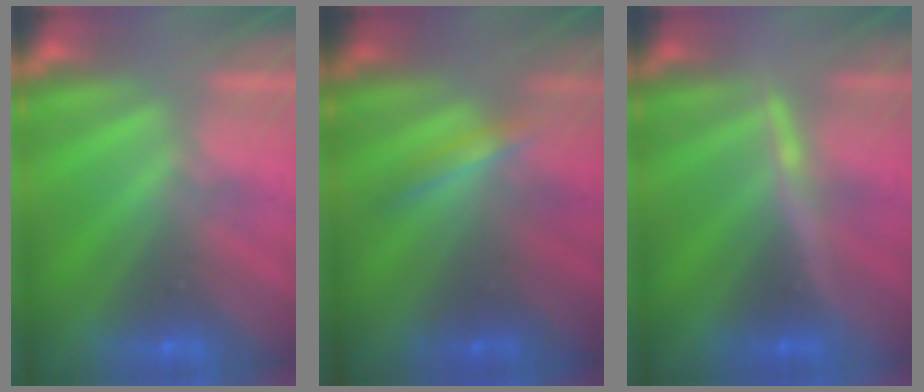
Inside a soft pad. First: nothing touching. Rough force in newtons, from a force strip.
{"total": 1.7}
{"total": 3.3}